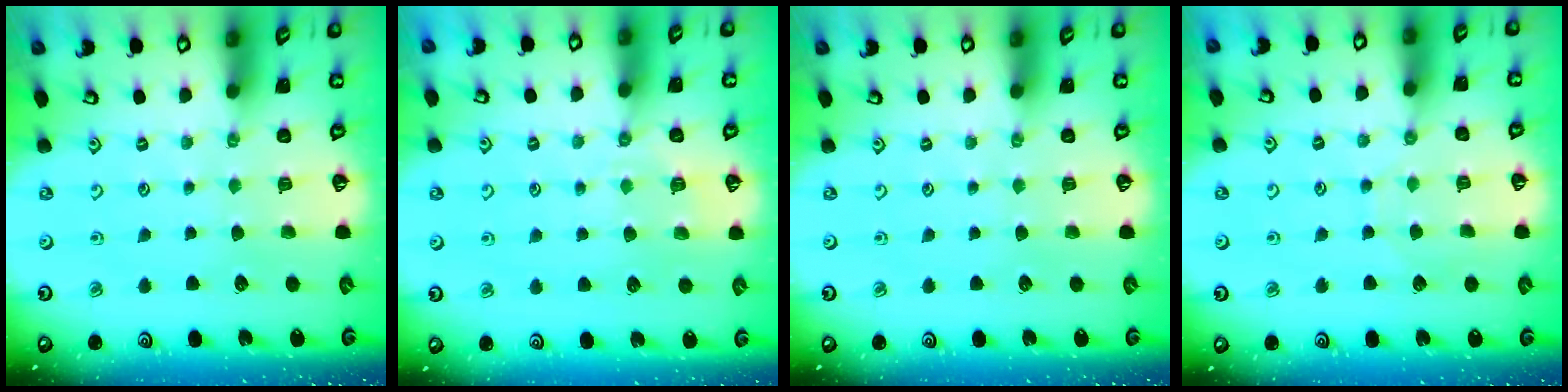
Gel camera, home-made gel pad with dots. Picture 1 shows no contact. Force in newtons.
{"total": 3.0, "press": 2.9, "slide": 0.7}
{"total": 0.0}
{"total": 5.2, "press": 5.2, "slide": 0.7}